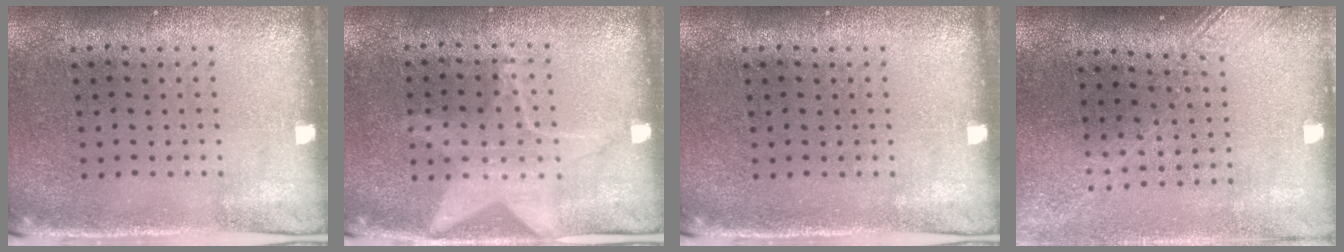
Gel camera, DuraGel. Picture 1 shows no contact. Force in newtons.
{"total": 1.3, "press": 1.2, "slide": 0.3}
{"total": 0.0}
{"total": 1.8, "press": 1.4, "slide": 1.0}